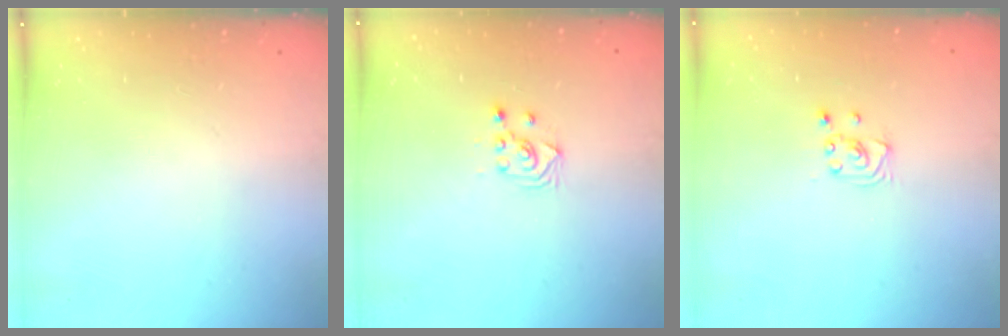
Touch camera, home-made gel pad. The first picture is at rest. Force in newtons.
{"total": 2.6, "press": 2.6, "slide": 0.3}
{"total": 2.2, "press": 2.2, "slide": 0.2}